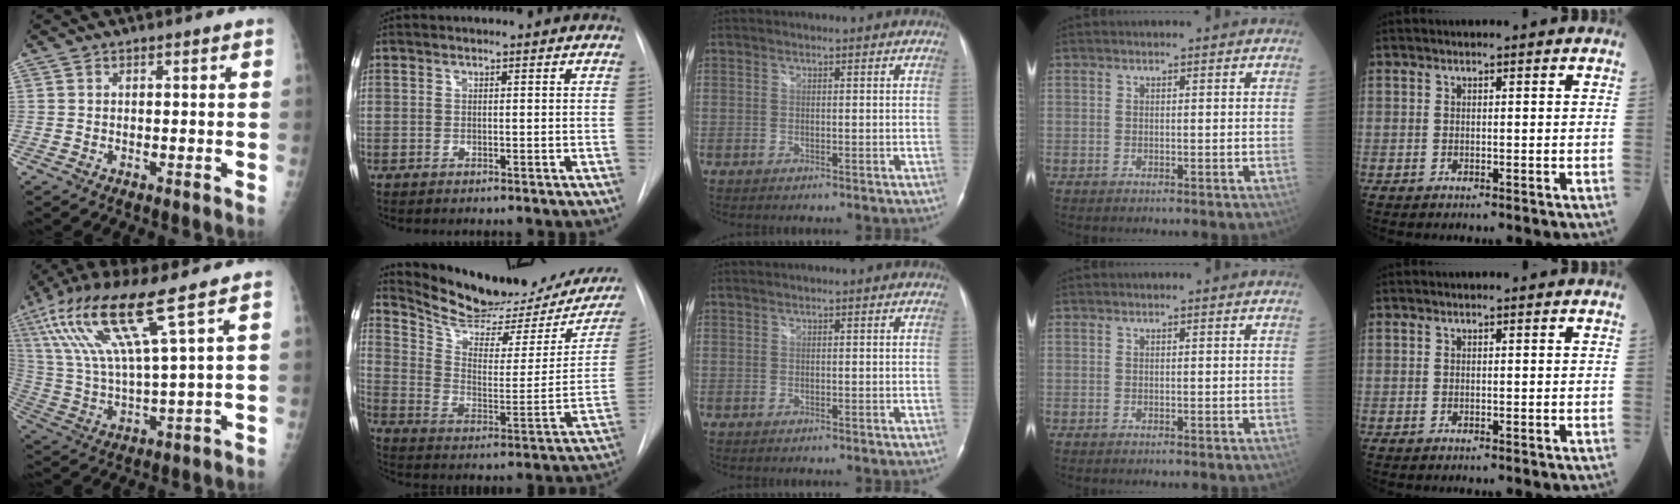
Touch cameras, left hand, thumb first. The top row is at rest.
{"thumb": {"total": 17.1, "force": [8.8, 1.7, 14.6], "torque": [-0.312, -0.024, 0.173]}, "index": {"total": 21.1, "force": [18.9, 6.8, 6.7], "torque": [-0.101, -0.038, 0.264]}}